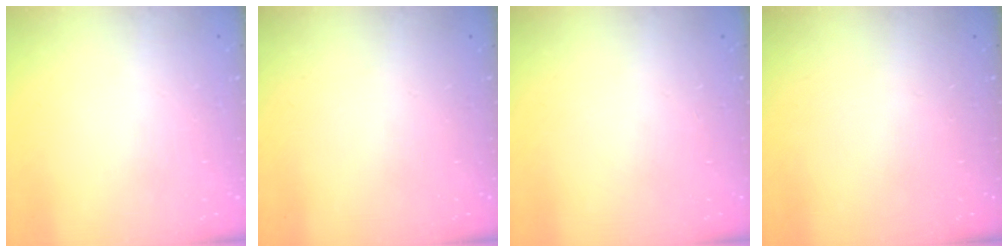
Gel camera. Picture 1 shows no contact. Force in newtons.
{"total": 0.0}
{"total": 0.0}
{"total": 0.0}